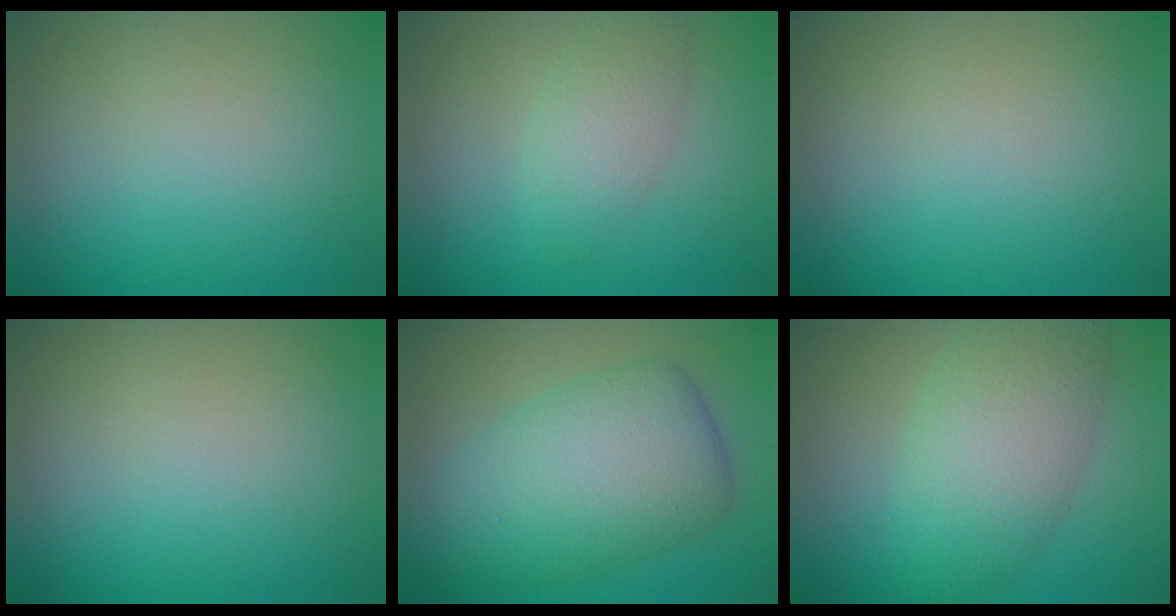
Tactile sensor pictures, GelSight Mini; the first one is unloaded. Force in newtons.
{"total": 2.7, "press": 2.7, "slide": 0.1}
{"total": 0.0}
{"total": 0.0}
{"total": 8.8, "press": 8.8, "slide": 0.2}
{"total": 6.8, "press": 6.8, "slide": 0.3}